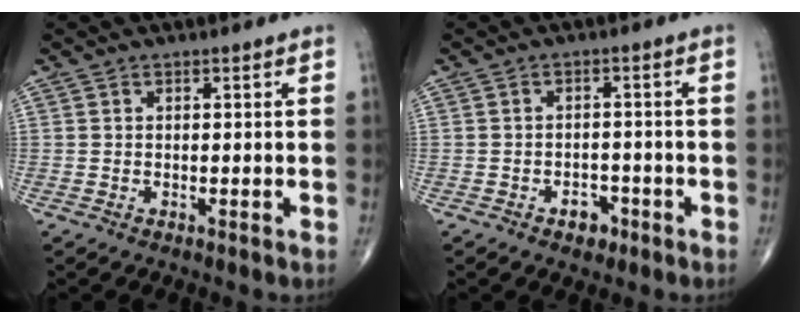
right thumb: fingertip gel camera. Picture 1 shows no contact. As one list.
[{"total": 3.3, "force": [-1.9, 2.2, 1.5], "torque": [-0.004, 0.015, -0.025]}]